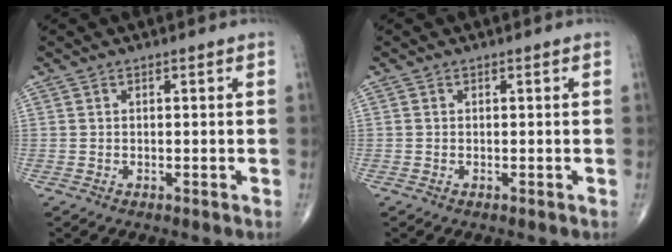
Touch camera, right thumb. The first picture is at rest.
{"total": 0.0}